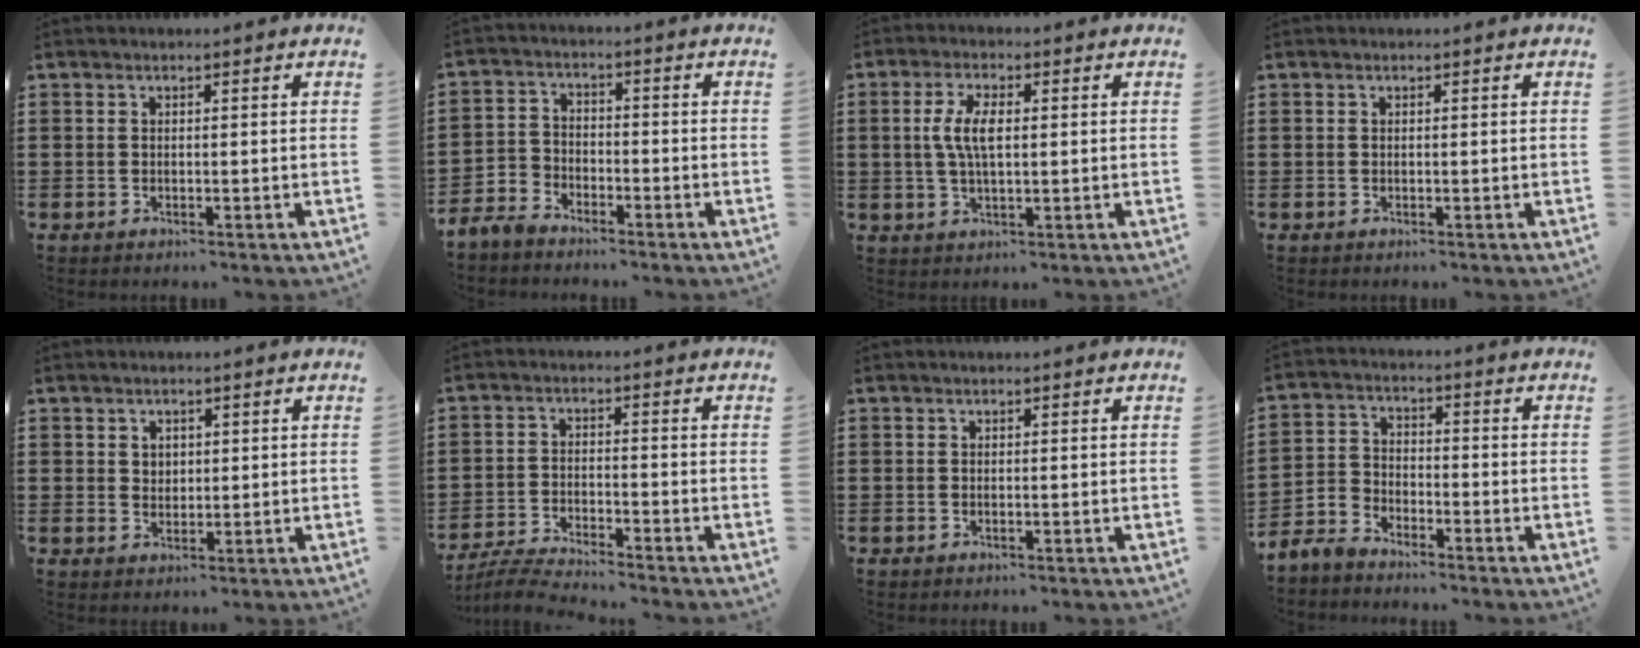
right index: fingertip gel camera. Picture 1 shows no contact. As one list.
[{"total": 3.7, "force": [-3.4, 1.3, 0.6], "torque": [-0.037, 0.002, -0.079]}, {"total": 5.5, "force": [0.5, 2.1, 5.1], "torque": [-0.108, 0.005, 0.004]}, {"total": 0.0}, {"total": 1.9, "force": [1.0, 1.5, 0.3], "torque": [-0.012, 0.008, 0.018]}, {"total": 4.6, "force": [-4.5, -0.2, 1.0], "torque": [-0.031, -0.008, -0.094]}, {"total": 0.0}, {"total": 3.9, "force": [-3.7, 1.1, 0.5], "torque": [-0.035, -0.003, -0.085]}]